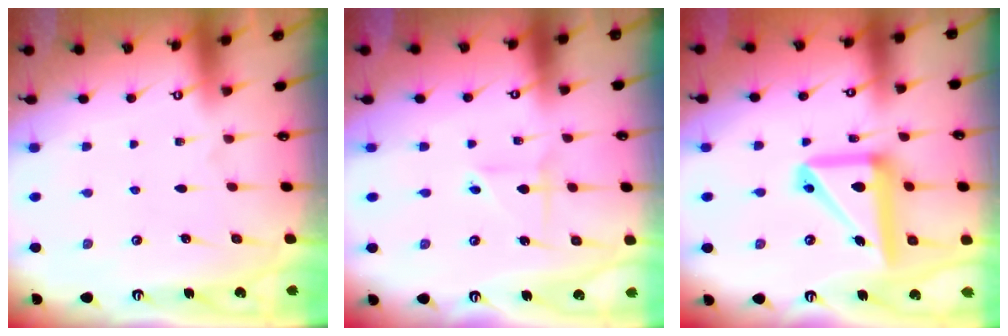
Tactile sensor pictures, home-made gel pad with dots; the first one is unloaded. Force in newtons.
{"total": 2.3, "press": 2.1, "slide": 0.9}
{"total": 16.1, "press": 16.0, "slide": 2.1}